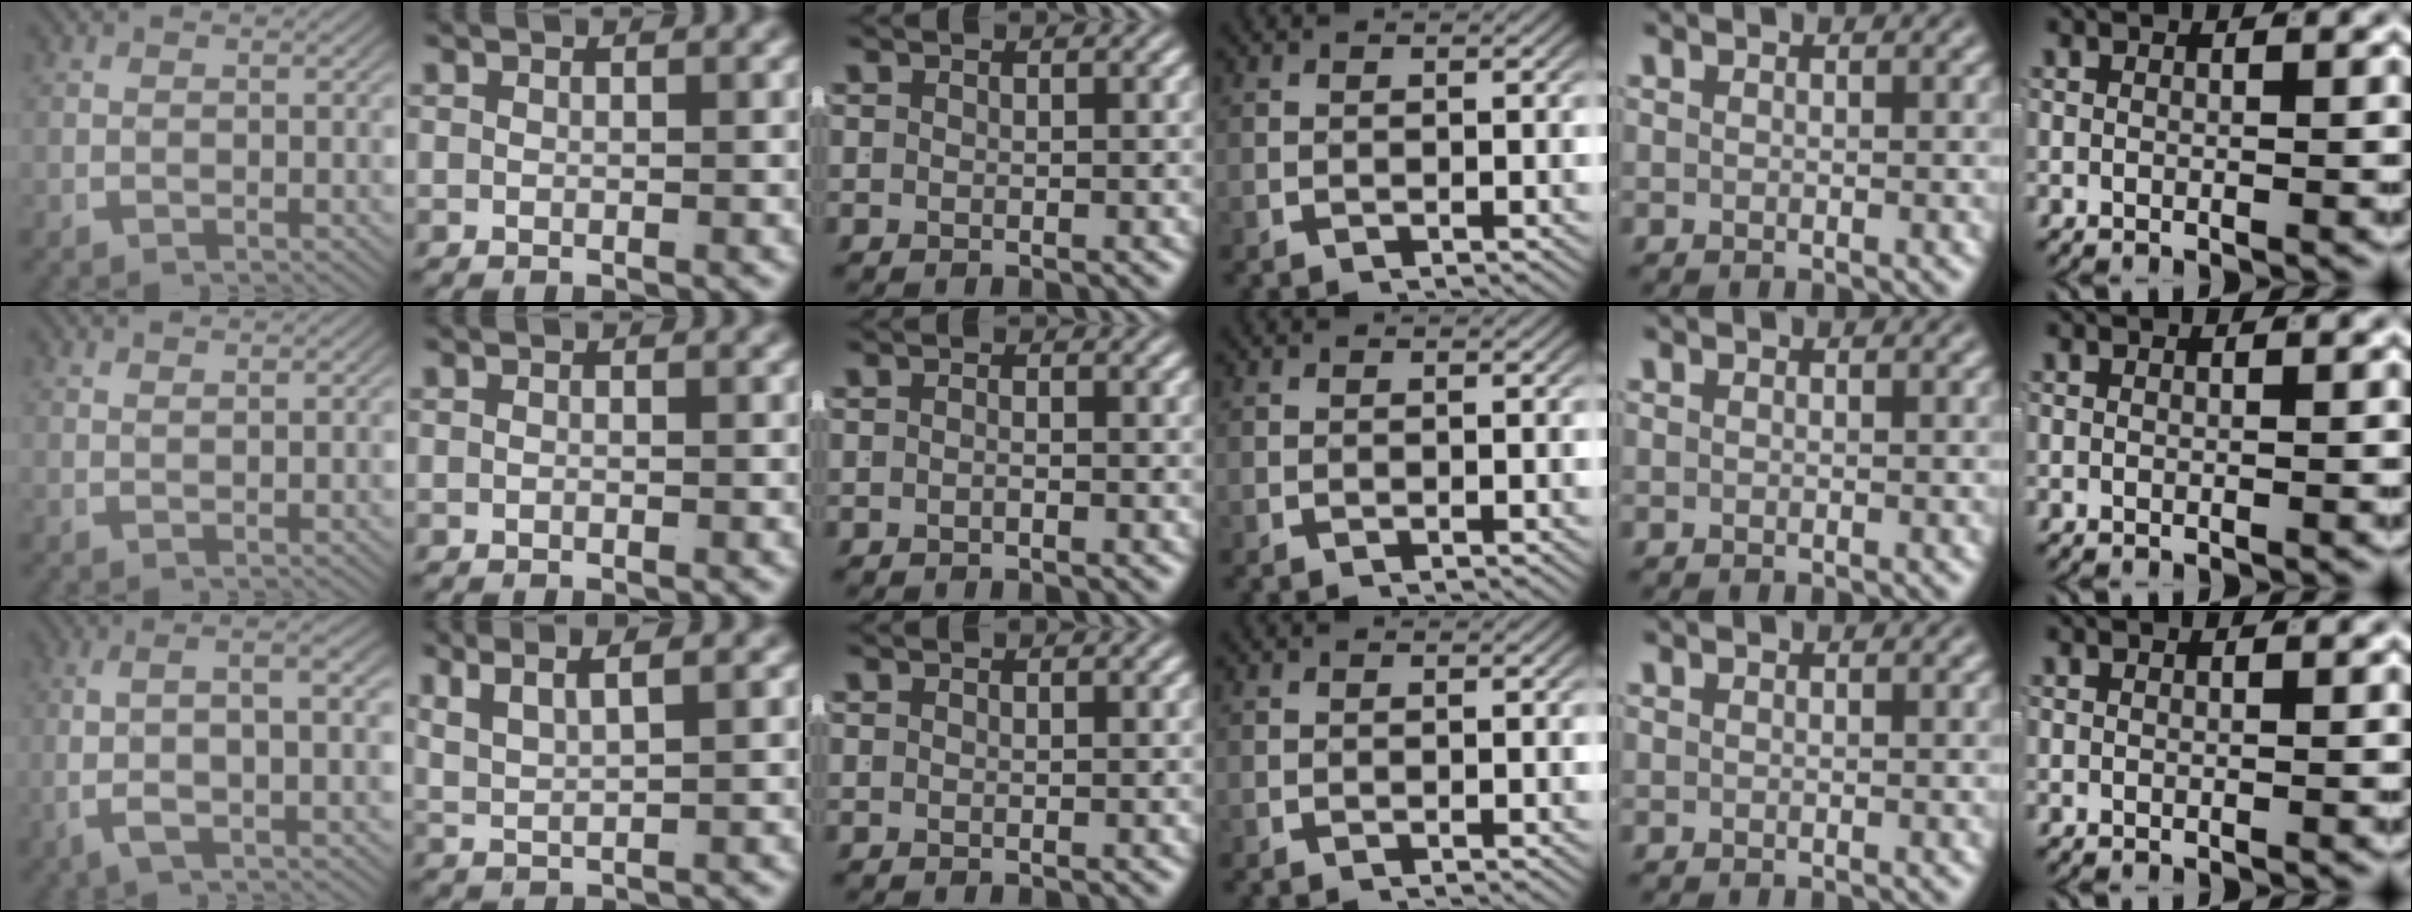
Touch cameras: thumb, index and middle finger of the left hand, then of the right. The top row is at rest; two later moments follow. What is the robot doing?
{"motion": "lift_and_place", "object": "jacket"}